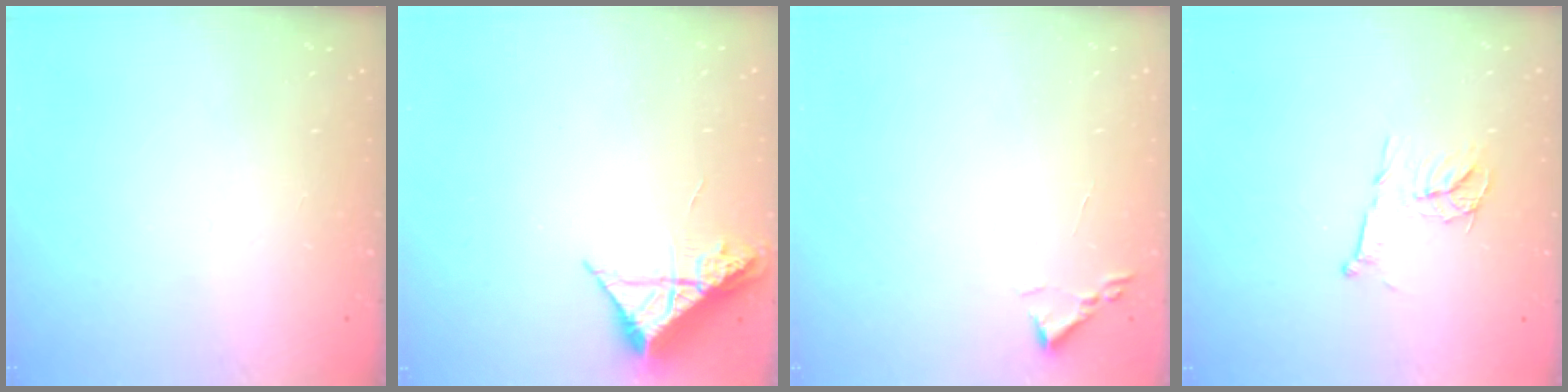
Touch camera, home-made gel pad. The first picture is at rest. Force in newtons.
{"total": 8.4, "press": 8.4, "slide": 0.8}
{"total": 1.8, "press": 1.7, "slide": 0.2}
{"total": 11.7, "press": 11.7, "slide": 0.7}